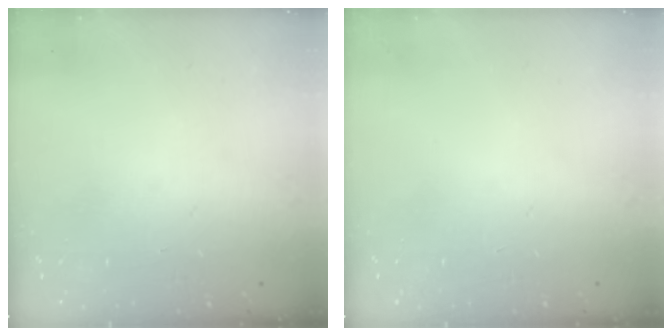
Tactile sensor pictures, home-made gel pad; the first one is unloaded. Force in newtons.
{"total": 0.0}